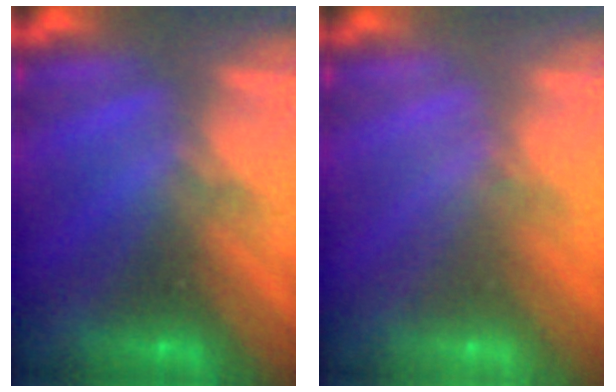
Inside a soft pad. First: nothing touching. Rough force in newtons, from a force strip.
{"total": 1.6}